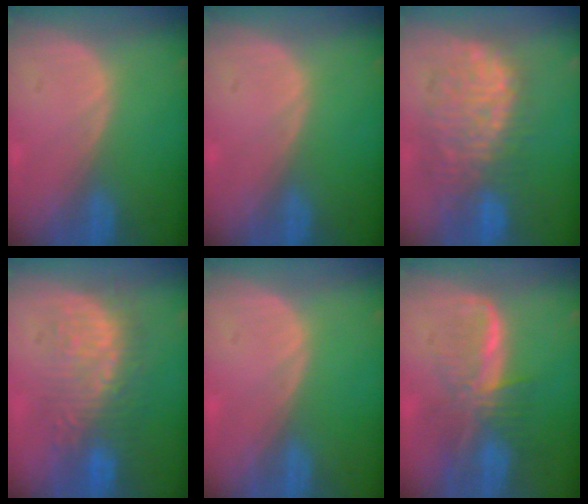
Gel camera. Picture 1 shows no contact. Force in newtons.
{"total": 0.0}
{"total": 10.4, "press": 9.8, "slide": 3.5}
{"total": 8.7, "press": 8.6, "slide": 1.3}
{"total": 0.0}
{"total": 7.6, "press": 6.7, "slide": 3.7}